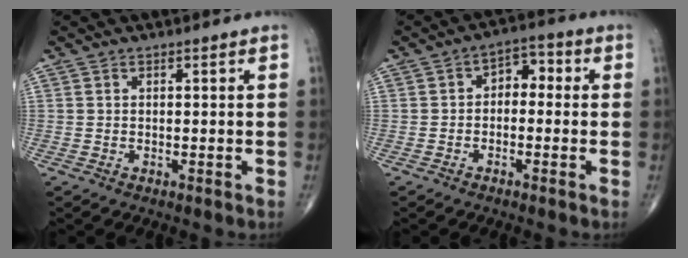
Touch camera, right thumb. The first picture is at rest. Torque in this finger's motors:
{"motor_torque": [0.01, 0.06, 0.21, 0.28, 0.08]}